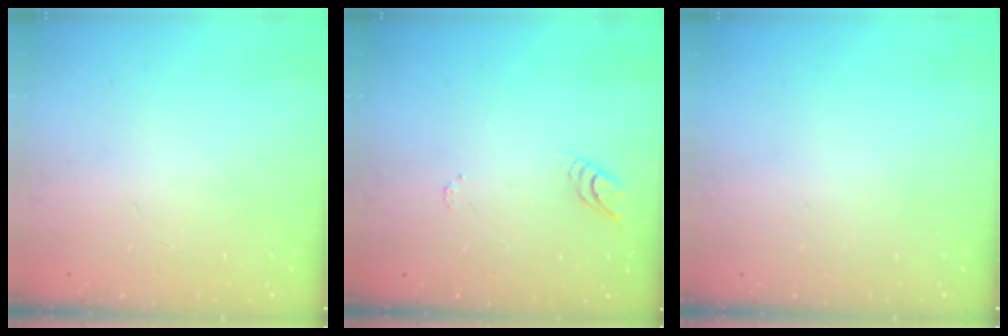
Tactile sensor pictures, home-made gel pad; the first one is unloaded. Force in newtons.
{"total": 3.8, "press": 3.8, "slide": 0.4}
{"total": 0.0}